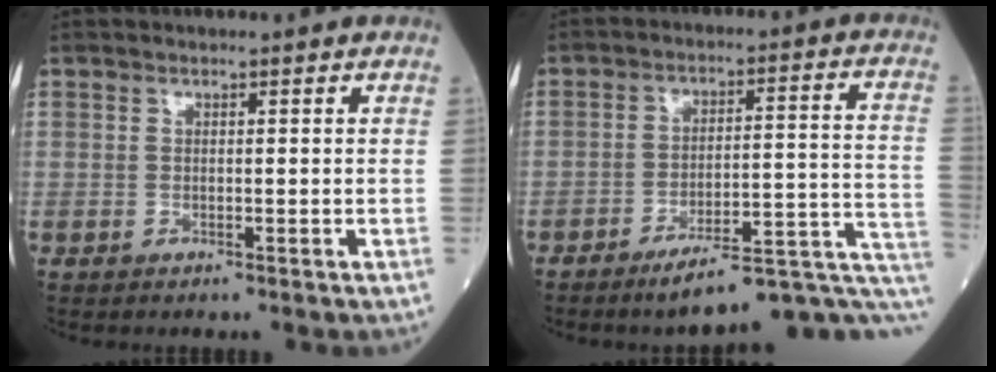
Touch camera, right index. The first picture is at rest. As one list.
[{"total": 15.1, "force": [-11.0, 1.5, 10.2], "torque": [-0.079, 0.048, -0.150]}]